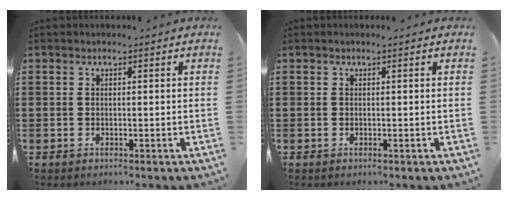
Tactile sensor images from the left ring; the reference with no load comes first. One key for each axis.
{"total": 0.0}